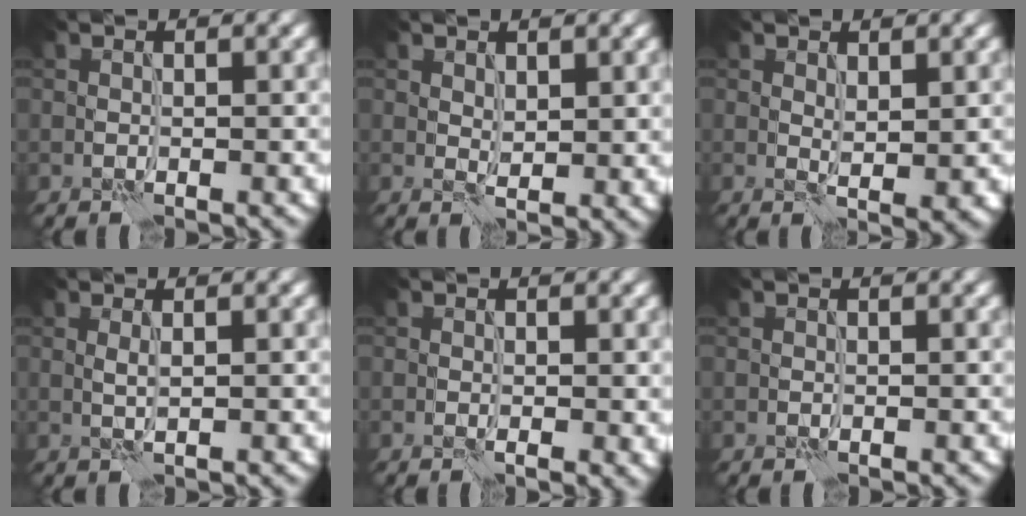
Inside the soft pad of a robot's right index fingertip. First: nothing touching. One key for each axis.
{"total": 1.7, "fx": 1.0, "fy": 0.7, "fz": 1.1, "tx": -0.020, "ty": -0.008, "tz": 0.023}
{"total": 1.4, "fx": 0.8, "fy": 0.3, "fz": 1.2, "tx": -0.022, "ty": -0.006, "tz": 0.018}
{"total": 0.7, "fx": 0.1, "fy": -0.2, "fz": 0.7, "tx": -0.017, "ty": -0.001, "tz": 0.004}
{"total": 0.9, "fx": 0.0, "fy": 0.3, "fz": 0.9, "tx": -0.012, "ty": -0.002, "tz": 0.003}
{"total": 0.0}